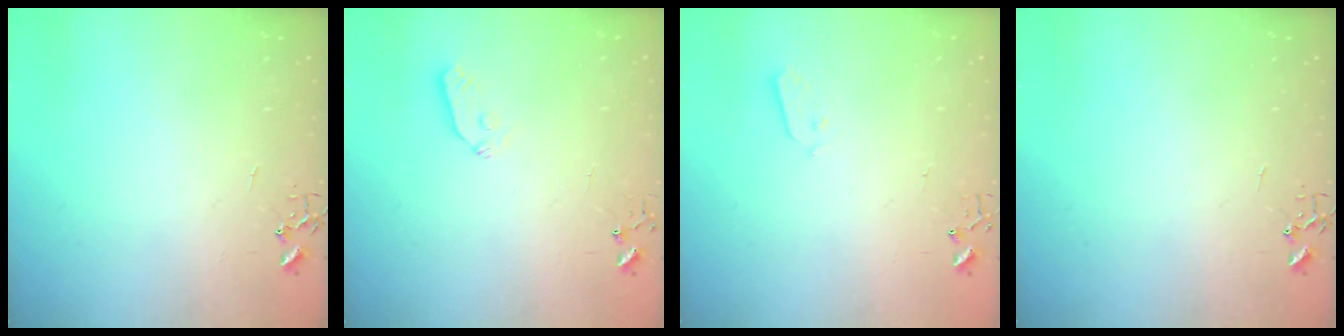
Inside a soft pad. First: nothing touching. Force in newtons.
{"total": 3.8, "press": 3.8, "slide": 0.6}
{"total": 3.0, "press": 2.9, "slide": 0.3}
{"total": 0.0}